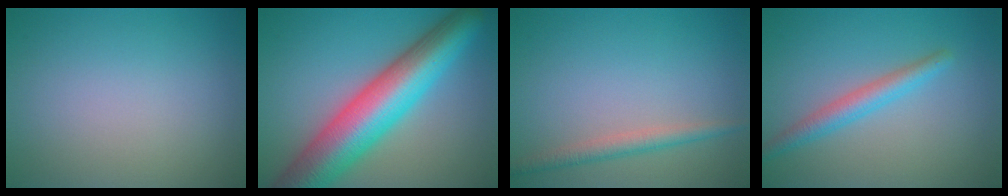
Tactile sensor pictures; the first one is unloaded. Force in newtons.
{"total": 11.5, "press": 11.5, "slide": 0.3}
{"total": 2.1, "press": 2.1, "slide": 0.0}
{"total": 2.7, "press": 2.7, "slide": 0.1}